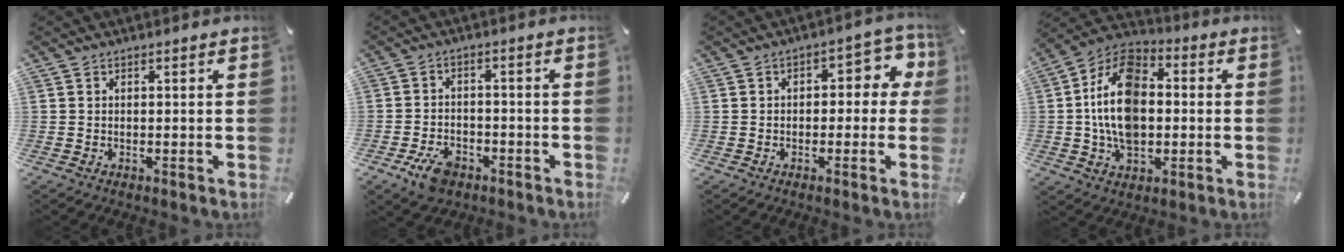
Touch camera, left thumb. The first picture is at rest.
{"total": 6.7, "force": [-3.9, 4.1, 3.6], "torque": [-0.071, 0.020, -0.070]}
{"total": 7.2, "force": [0.2, 4.6, 5.5], "torque": [-0.065, 0.003, -0.005]}
{"total": 16.5, "force": [-0.6, 11.3, 12.0], "torque": [-0.251, 0.008, -0.013]}